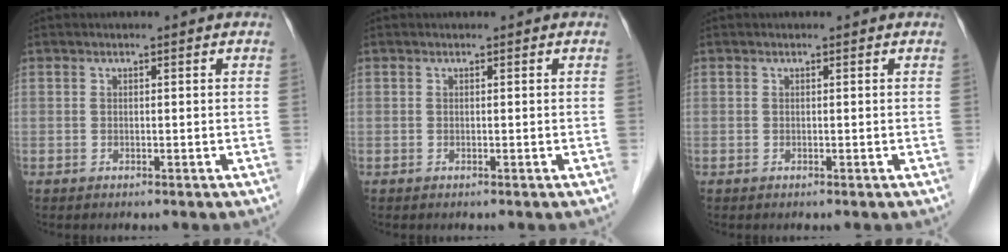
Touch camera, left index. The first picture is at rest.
{"total": 0.0}
{"total": 0.0}